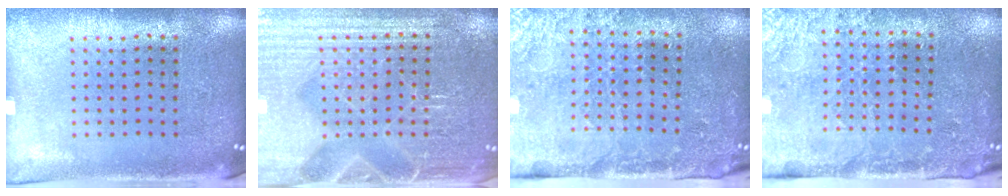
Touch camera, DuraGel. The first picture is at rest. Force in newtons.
{"total": 4.5, "press": 4.4, "slide": 0.9}
{"total": 3.4, "press": 3.4, "slide": 0.4}
{"total": 3.4, "press": 3.4, "slide": 0.4}